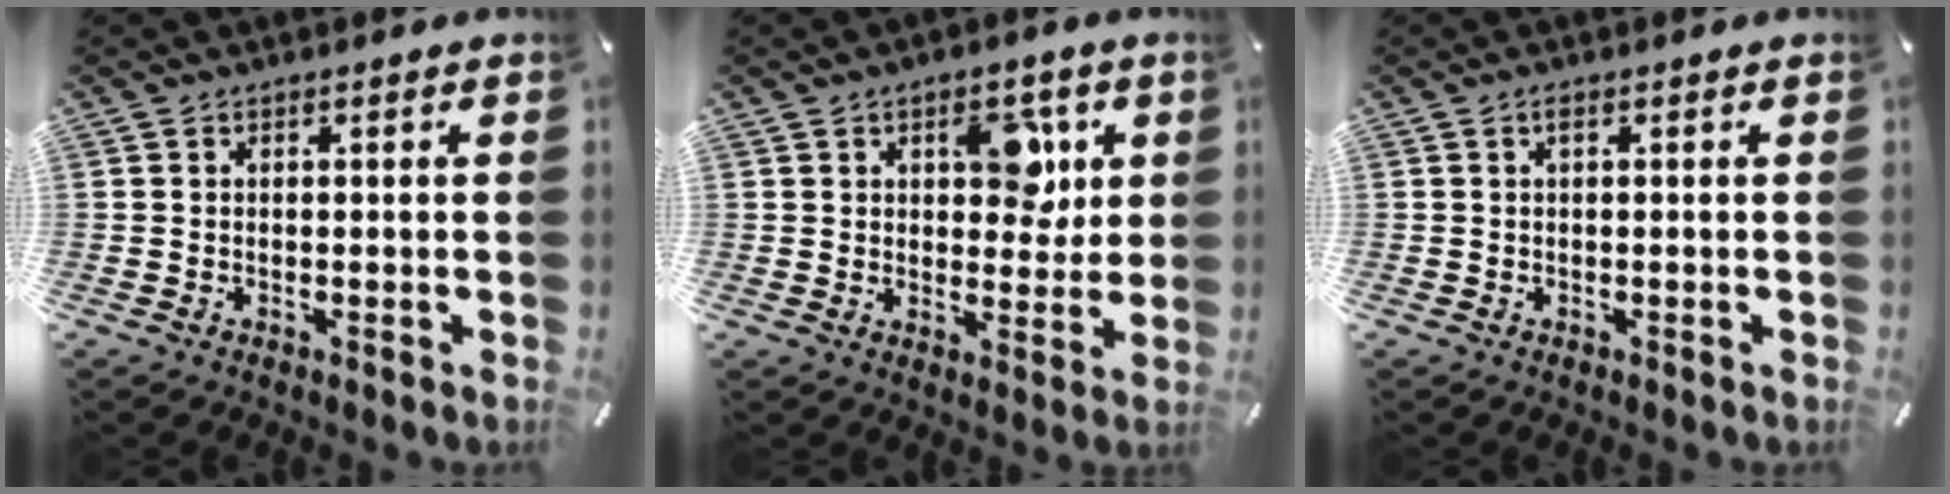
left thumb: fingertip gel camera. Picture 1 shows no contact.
{"total": 9.7, "force": [3.5, 6.0, 6.7], "torque": [-0.072, -0.011, 0.051]}
{"total": 1.1, "force": [0.2, 0.2, 1.0], "torque": [-0.020, 0.003, 0.003]}